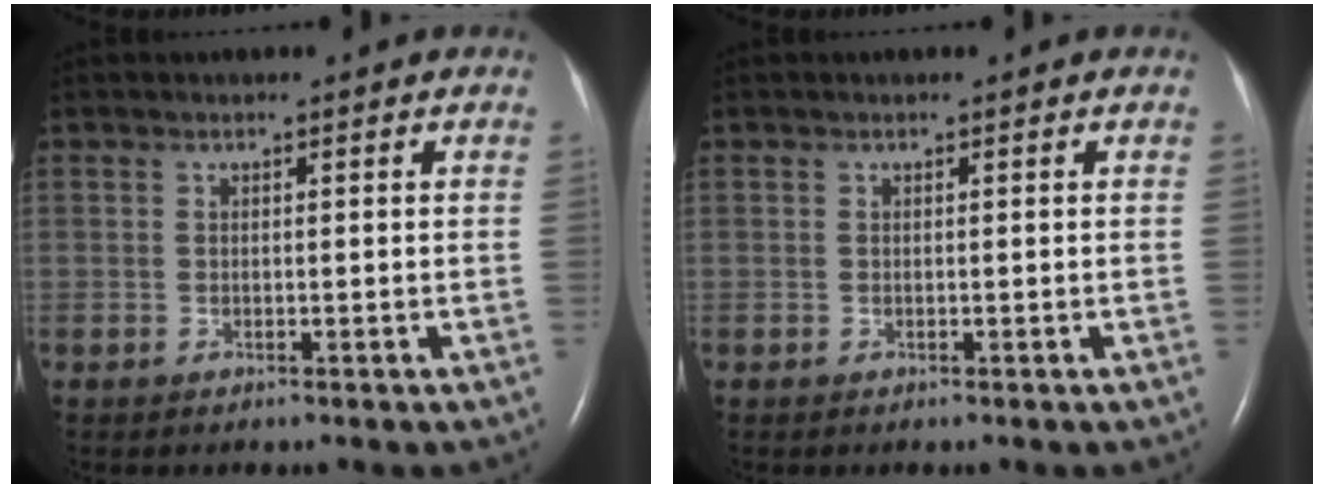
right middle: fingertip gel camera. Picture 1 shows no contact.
{"total": 0.0}